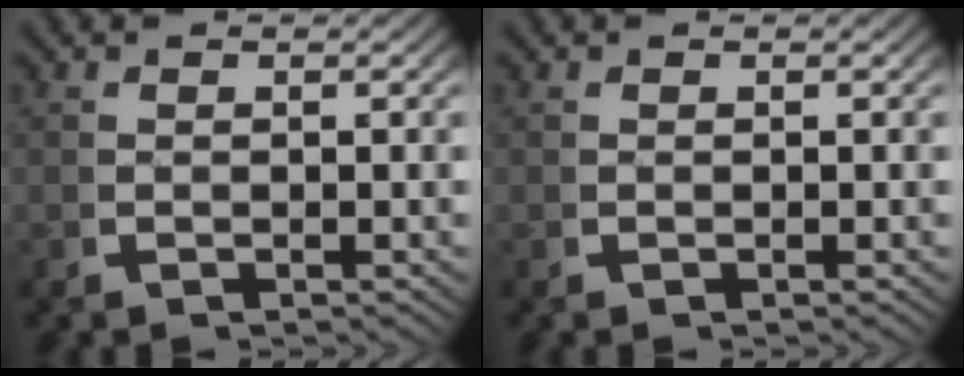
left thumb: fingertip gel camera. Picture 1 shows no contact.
{"total": 0.0}